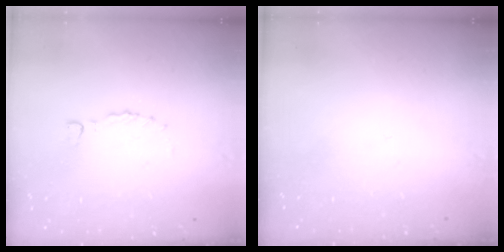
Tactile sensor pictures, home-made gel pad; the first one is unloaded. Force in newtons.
{"total": 0.0}